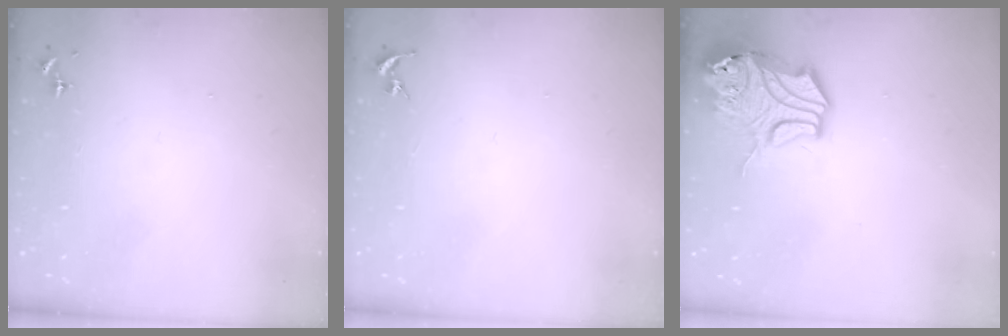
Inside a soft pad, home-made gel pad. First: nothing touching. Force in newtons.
{"total": 0.0}
{"total": 14.2, "press": 14.1, "slide": 1.9}